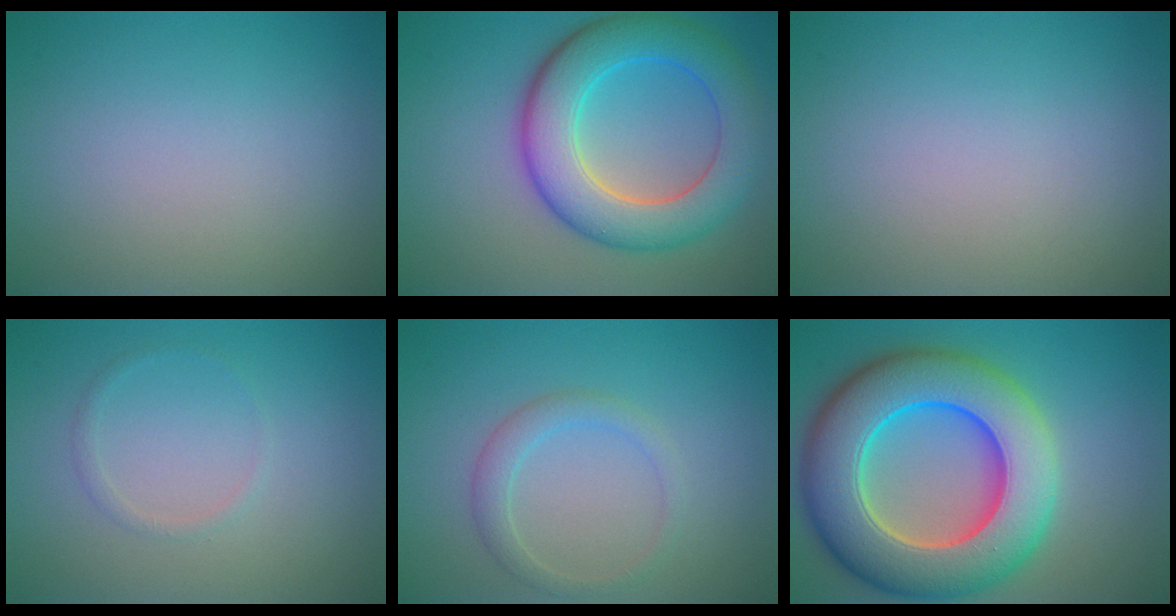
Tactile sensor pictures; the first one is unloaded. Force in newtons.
{"total": 8.3, "press": 8.3, "slide": 0.4}
{"total": 0.0}
{"total": 0.8, "press": 0.8, "slide": 0.1}
{"total": 2.0, "press": 2.0, "slide": 0.1}
{"total": 13.3, "press": 13.1, "slide": 2.2}